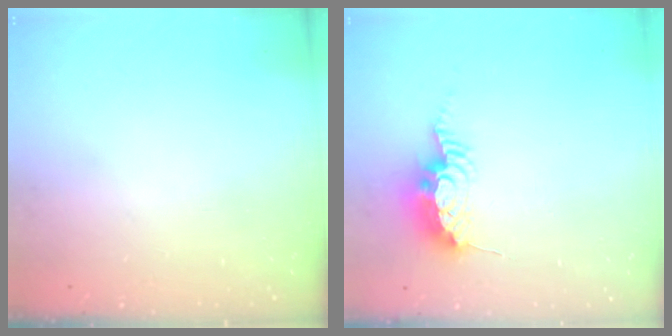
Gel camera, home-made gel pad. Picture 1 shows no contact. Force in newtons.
{"total": 9.2, "press": 9.2, "slide": 1.1}